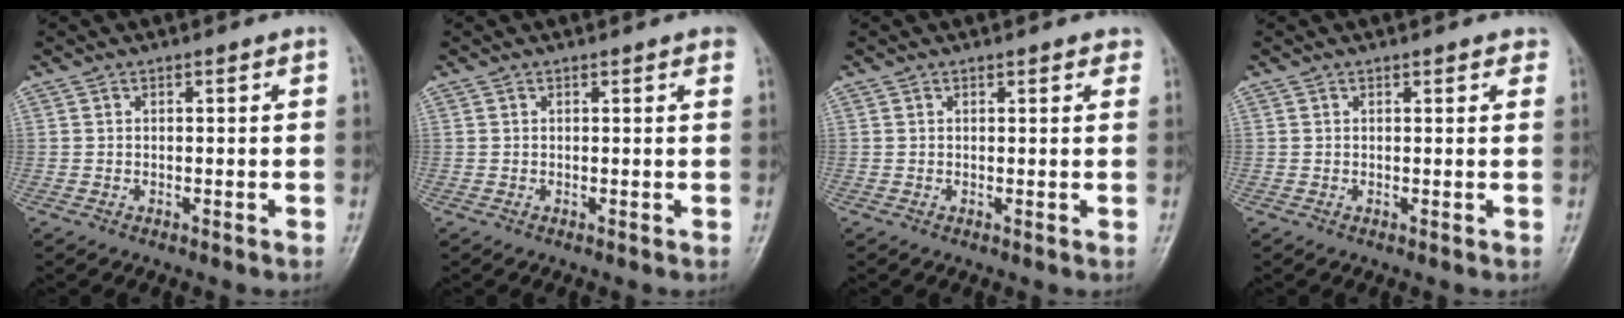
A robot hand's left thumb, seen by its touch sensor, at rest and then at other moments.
{"total": 1.3, "force": [0.9, 0.2, 0.9], "torque": [-0.010, 0.002, 0.006]}
{"total": 1.9, "force": [1.3, 0.8, 1.1], "torque": [-0.001, -0.002, 0.011]}
{"total": 1.7, "force": [1.1, 0.8, 0.9], "torque": [0.001, -0.002, 0.009]}